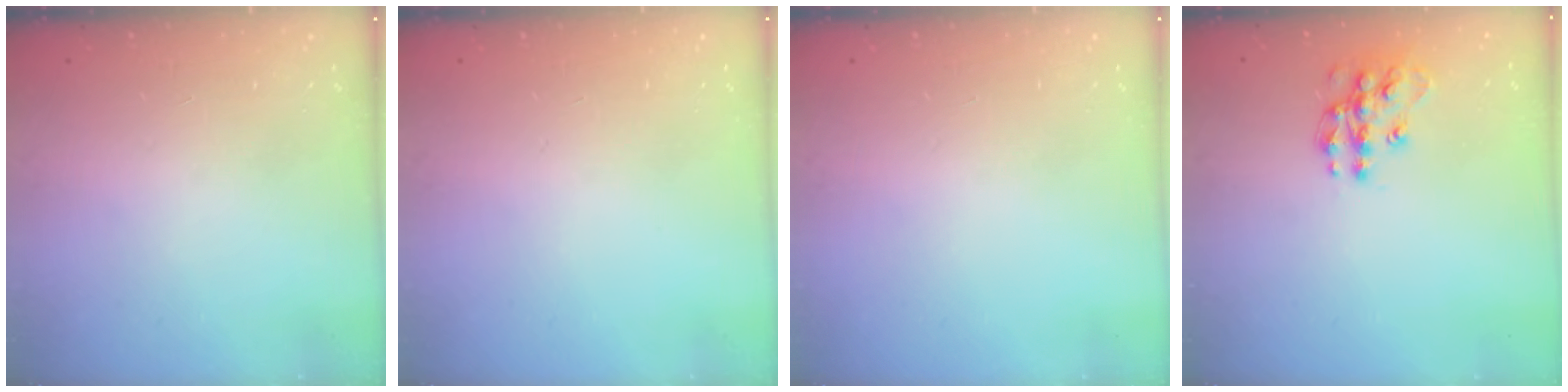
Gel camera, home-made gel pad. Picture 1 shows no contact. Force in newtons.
{"total": 0.0}
{"total": 0.0}
{"total": 12.6, "press": 12.6, "slide": 0.8}